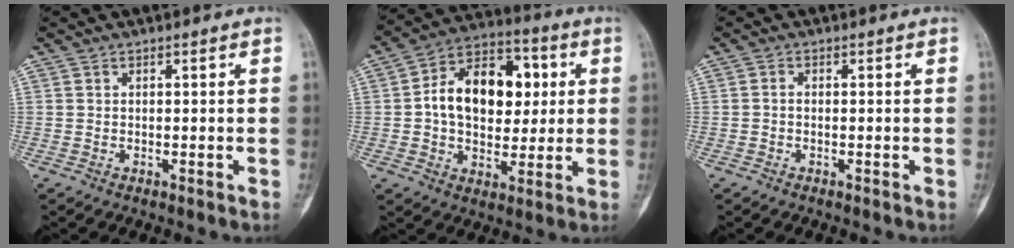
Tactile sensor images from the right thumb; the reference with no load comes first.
{"total": 17.7, "force": [2.1, 12.0, 12.8], "torque": [-0.159, 0.024, 0.028]}
{"total": 0.9, "force": [-0.3, 0.7, 0.5], "torque": [-0.003, 0.002, -0.010]}